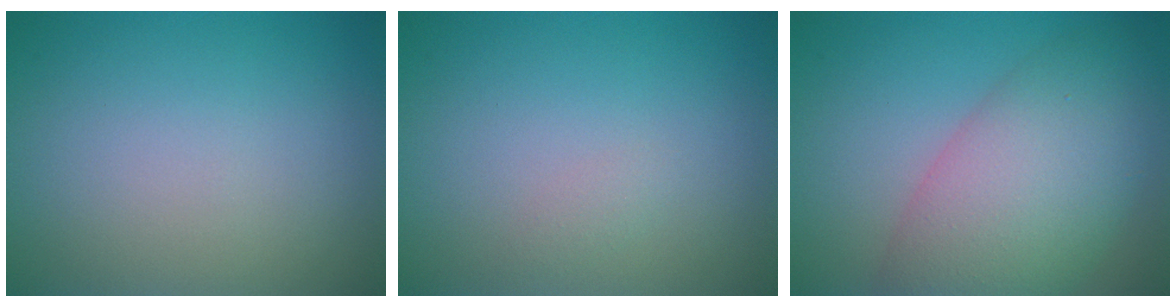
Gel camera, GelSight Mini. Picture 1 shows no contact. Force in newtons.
{"total": 0.6, "press": 0.6, "slide": 0.0}
{"total": 8.7, "press": 8.7, "slide": 0.2}